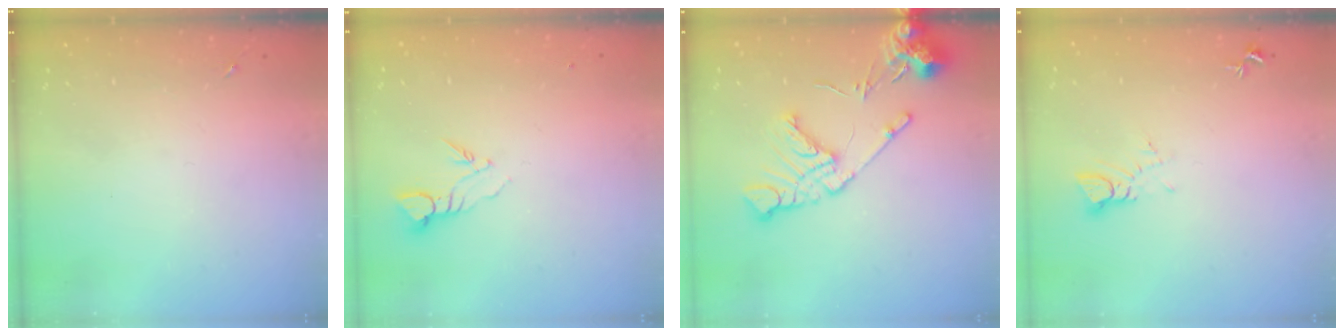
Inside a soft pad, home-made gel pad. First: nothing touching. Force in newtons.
{"total": 3.8, "press": 3.8, "slide": 0.2}
{"total": 15.5, "press": 15.4, "slide": 2.0}
{"total": 3.9, "press": 3.9, "slide": 0.2}